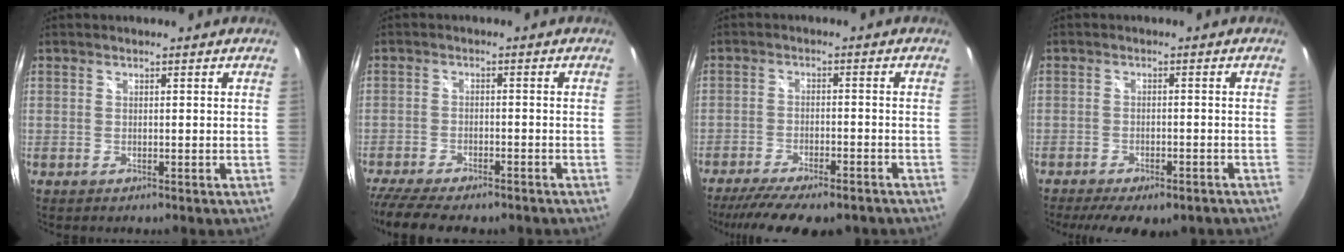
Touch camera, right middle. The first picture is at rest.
{"total": 12.8, "force": [-10.7, 3.3, 6.3], "torque": [-0.146, -0.039, -0.171]}
{"total": 15.1, "force": [-12.4, 3.8, 7.8], "torque": [-0.160, -0.044, -0.184]}
{"total": 10.9, "force": [-8.3, 3.8, 5.9], "torque": [-0.128, -0.034, -0.116]}